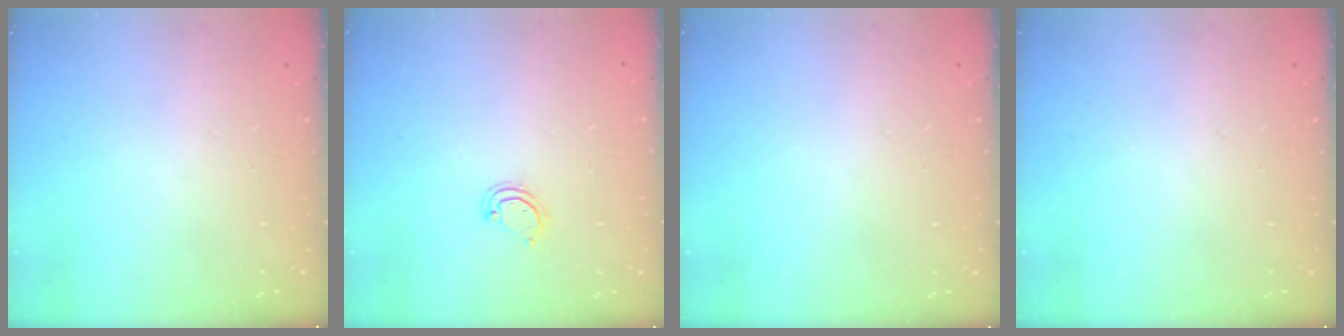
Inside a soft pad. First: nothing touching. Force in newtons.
{"total": 3.7, "press": 3.7, "slide": 0.3}
{"total": 0.0}
{"total": 0.0}